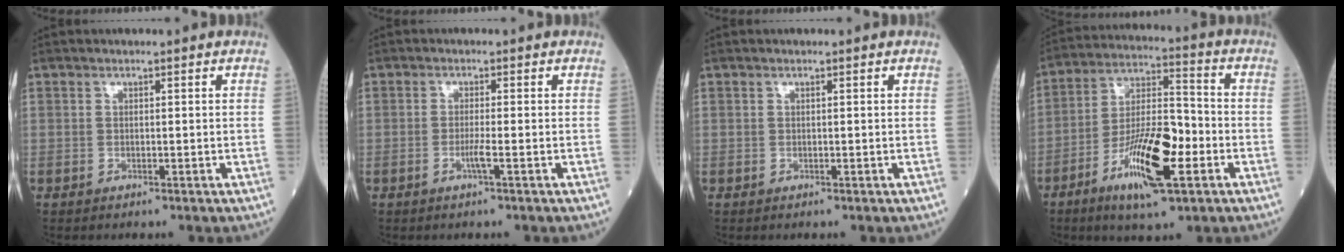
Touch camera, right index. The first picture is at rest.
{"total": 1.9, "force": [-0.7, -0.4, 1.8], "torque": [-0.038, -0.003, -0.016]}
{"total": 0.0}
{"total": 14.0, "force": [-5.7, 3.1, 12.4], "torque": [-0.232, -0.006, -0.098]}